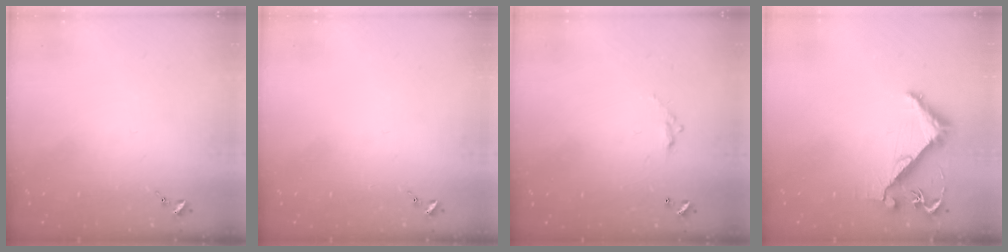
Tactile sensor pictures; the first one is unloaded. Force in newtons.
{"total": 0.0}
{"total": 4.9, "press": 4.9, "slide": 0.2}
{"total": 6.3, "press": 6.3, "slide": 0.6}